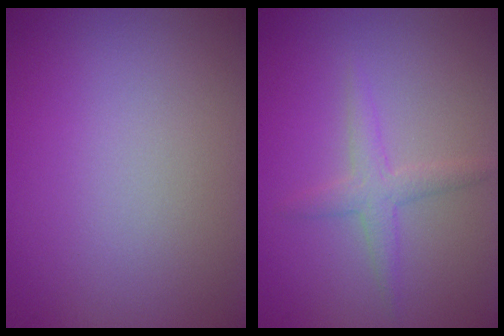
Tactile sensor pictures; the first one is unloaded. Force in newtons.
{"total": 2.0, "press": 2.0, "slide": 0.1}